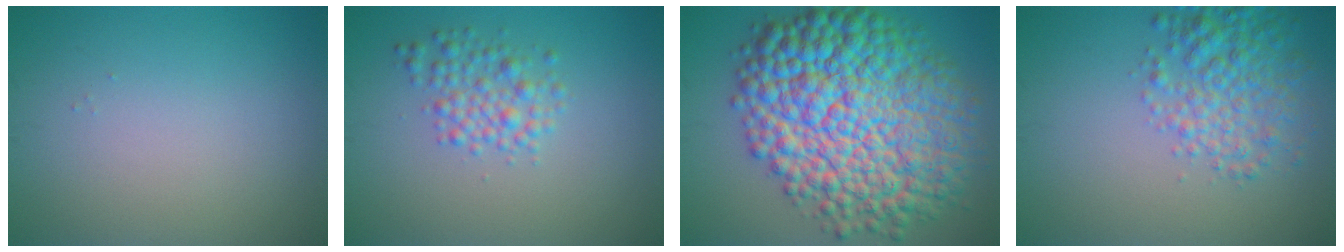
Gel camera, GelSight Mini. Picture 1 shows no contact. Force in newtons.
{"total": 2.8, "press": 2.8, "slide": 0.1}
{"total": 16.1, "press": 16.1, "slide": 0.1}
{"total": 4.7, "press": 4.7, "slide": 0.1}